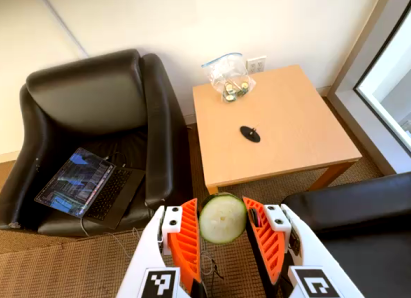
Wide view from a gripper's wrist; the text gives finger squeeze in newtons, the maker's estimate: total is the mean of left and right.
{"total": 10.4, "left": 10.6, "right": 10.2}